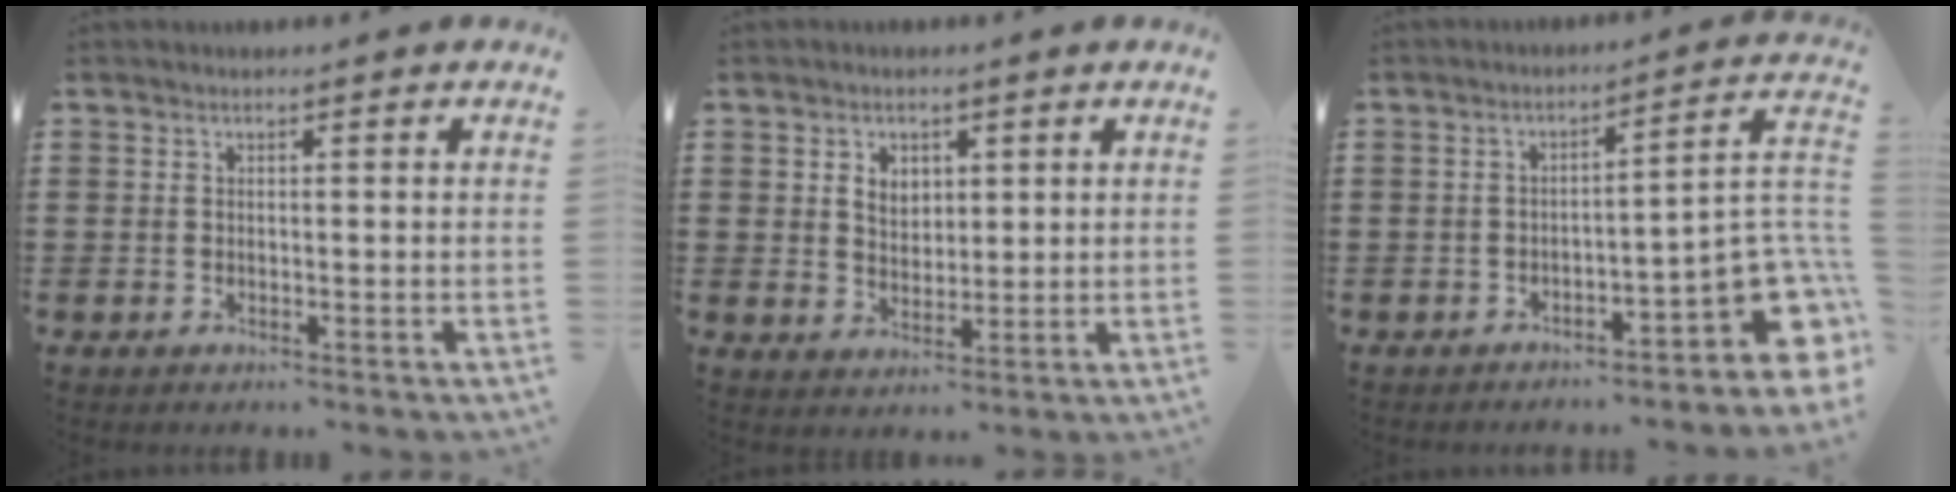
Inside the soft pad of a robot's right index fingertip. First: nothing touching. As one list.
[{"total": 3.2, "force": [1.3, 2.5, 1.6], "torque": [-0.040, 0.010, 0.022]}, {"total": 8.1, "force": [-3.8, 2.6, 6.7], "torque": [-0.082, -0.009, -0.070]}]